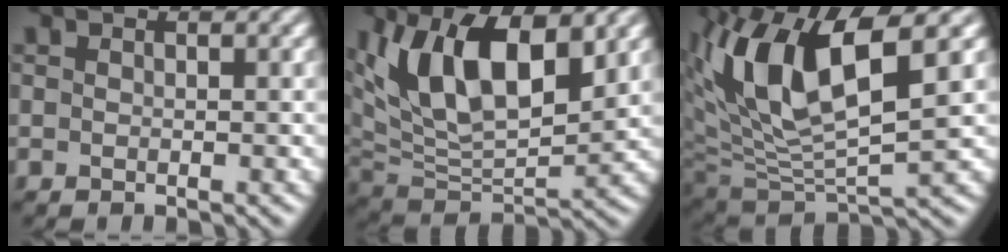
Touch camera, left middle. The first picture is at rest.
{"total": 10.8, "force": [4.7, 4.8, 8.4], "torque": [-0.143, 0.007, 0.081]}
{"total": 9.9, "force": [3.9, 3.7, 8.3], "torque": [-0.167, 0.004, 0.071]}